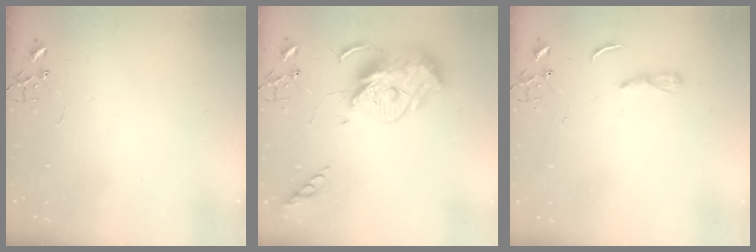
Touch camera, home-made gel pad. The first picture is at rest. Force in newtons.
{"total": 15.0, "press": 14.9, "slide": 1.3}
{"total": 3.3, "press": 3.3, "slide": 0.4}